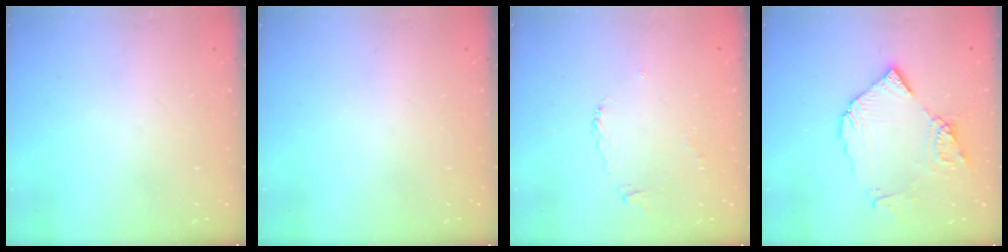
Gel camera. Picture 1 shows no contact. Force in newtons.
{"total": 0.0}
{"total": 2.3, "press": 2.2, "slide": 0.7}
{"total": 12.2, "press": 12.1, "slide": 1.3}